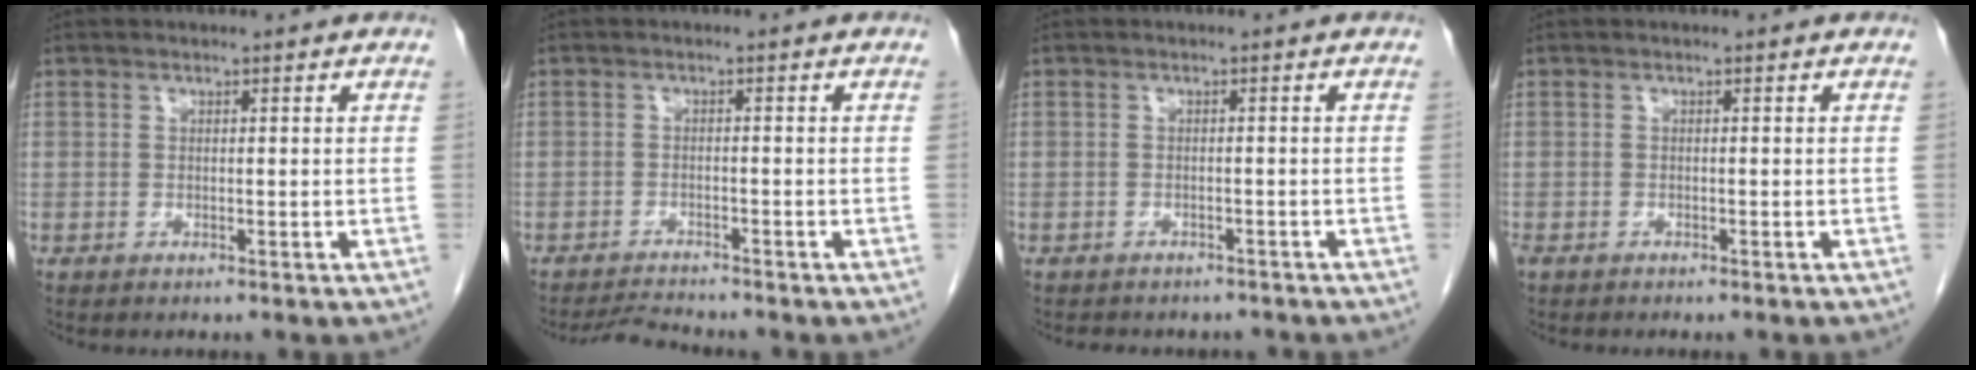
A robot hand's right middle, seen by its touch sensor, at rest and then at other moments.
{"total": 3.3, "force": [-3.3, -0.4, 0.4], "torque": [-0.013, -0.020, -0.057]}
{"total": 6.7, "force": [-6.0, 2.9, 0.5], "torque": [-0.007, 0.011, -0.066]}
{"total": 1.3, "force": [-1.1, 0.5, 0.5], "torque": [-0.014, -0.002, -0.015]}